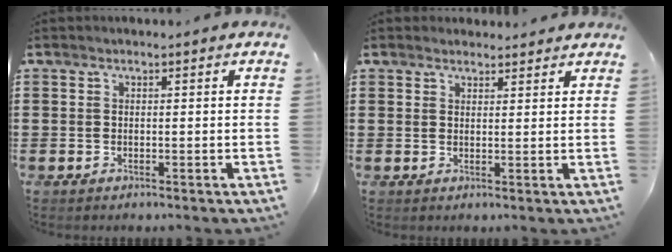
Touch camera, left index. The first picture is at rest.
{"total": 1.8, "force": [1.7, 0.5, 0.1], "torque": [-0.005, 0.004, 0.034]}